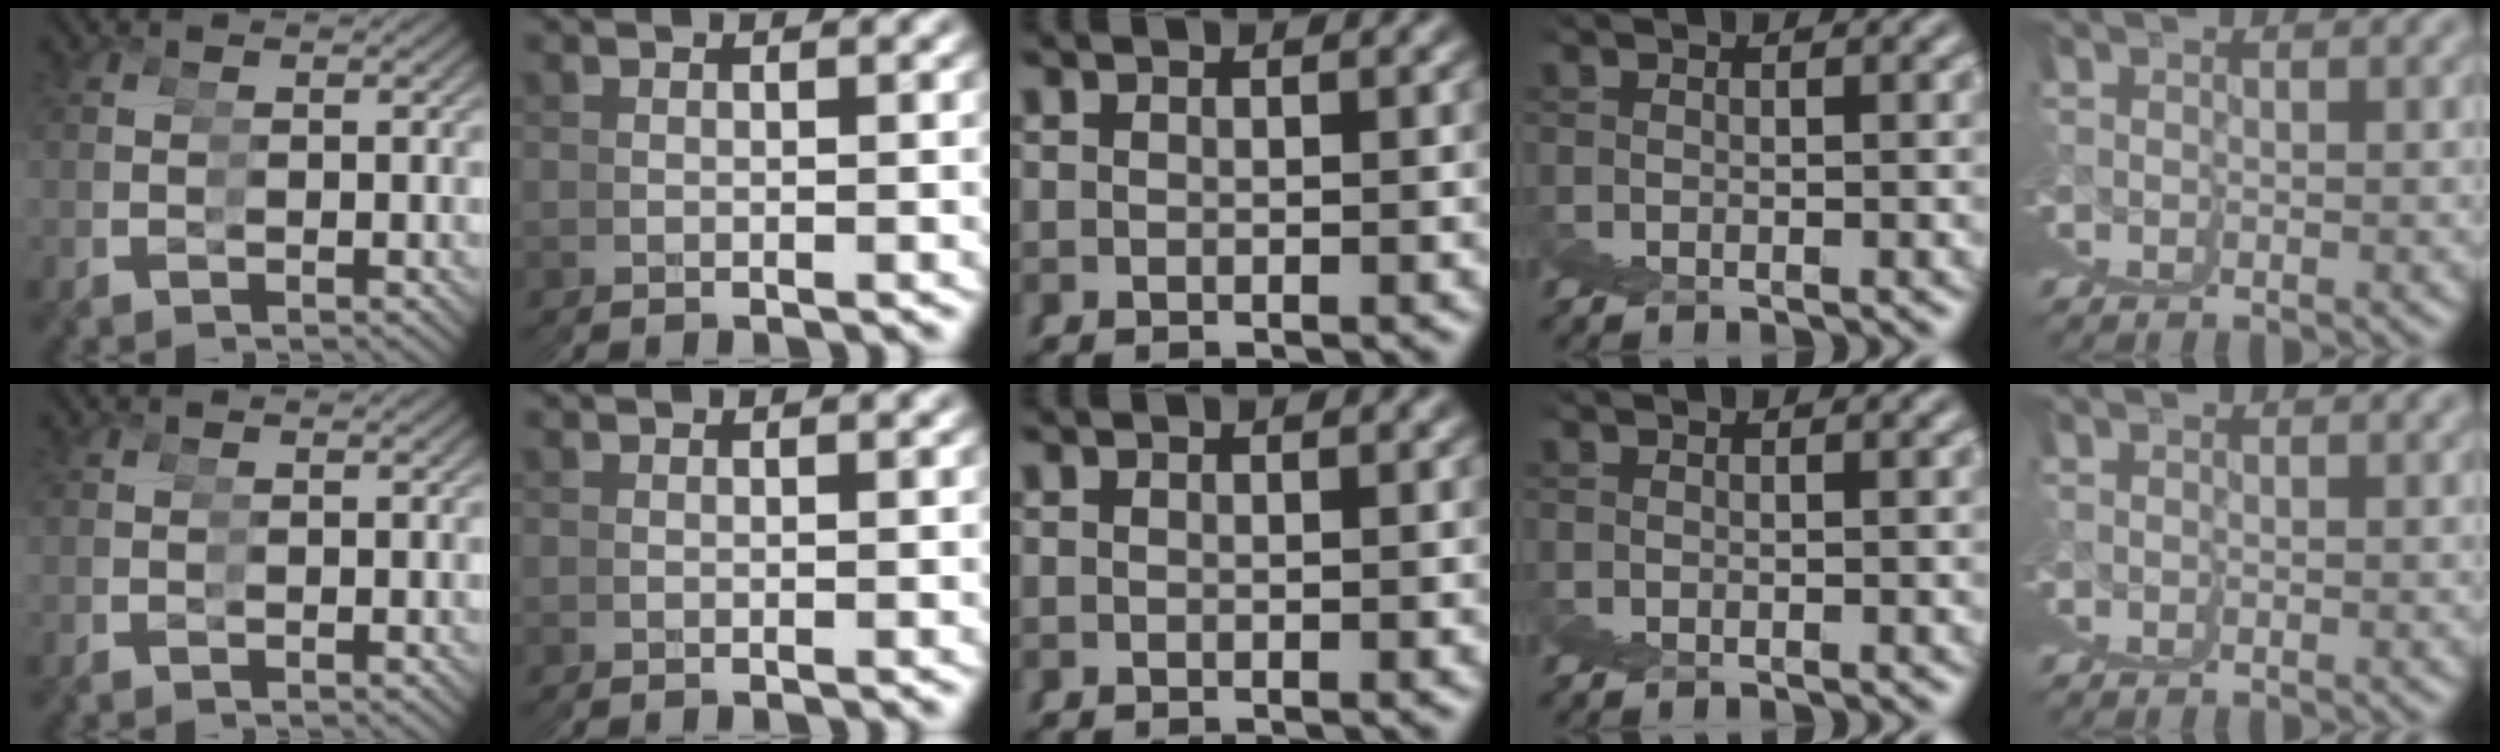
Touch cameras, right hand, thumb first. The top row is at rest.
{}